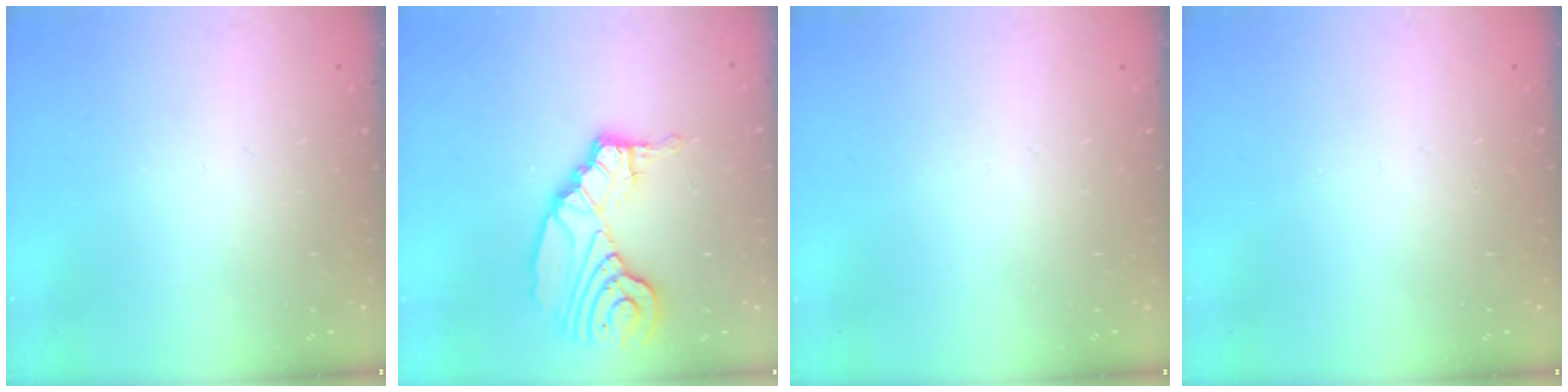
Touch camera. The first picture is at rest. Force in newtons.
{"total": 14.5, "press": 14.4, "slide": 1.5}
{"total": 0.0}
{"total": 0.0}